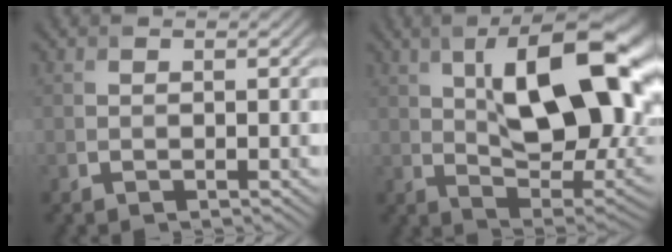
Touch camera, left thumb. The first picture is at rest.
{"total": 17.5, "force": [4.9, 7.4, 15.1], "torque": [-0.221, 0.023, 0.074]}